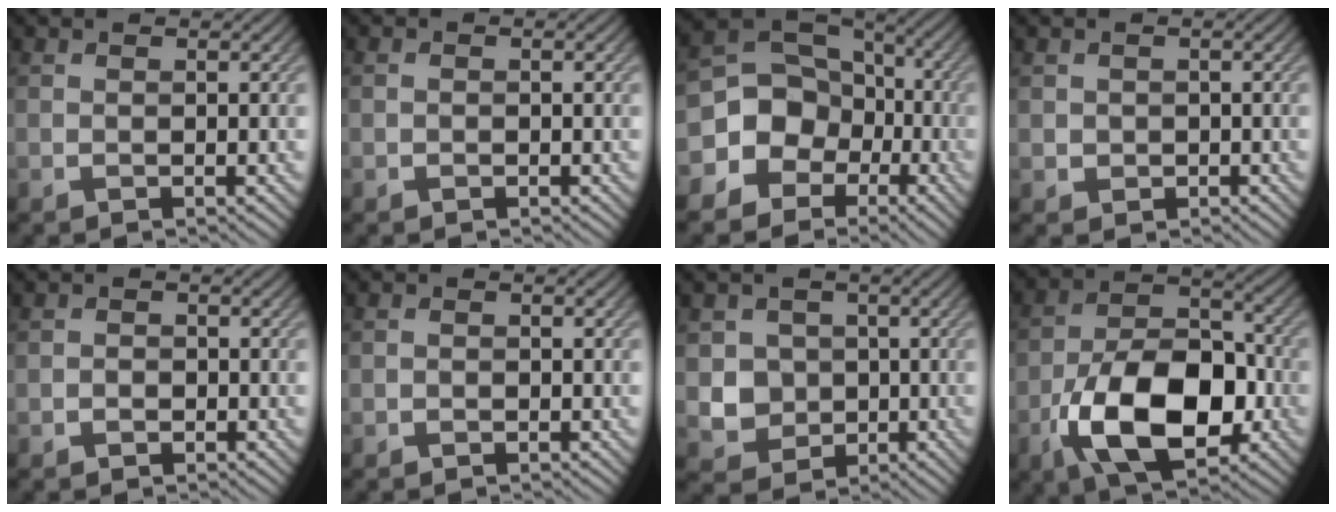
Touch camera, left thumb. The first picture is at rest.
{"total": 0.6, "force": [-0.2, 0.4, 0.4], "torque": [-0.006, 0.000, -0.005]}
{"total": 12.5, "force": [-3.9, 10.9, 4.7], "torque": [-0.135, -0.007, -0.090]}
{"total": 1.4, "force": [-0.1, 1.3, 0.2], "torque": [-0.006, -0.006, -0.005]}
{"total": 0.9, "force": [-0.6, 0.6, 0.3], "torque": [-0.002, 0.001, -0.013]}
{"total": 0.7, "force": [-0.5, 0.4, 0.3], "torque": [-0.005, 0.001, -0.010]}
{"total": 4.6, "force": [-0.2, 4.3, 1.5], "torque": [-0.037, -0.007, -0.014]}
{"total": 14.0, "force": [-5.4, 7.8, 10.4], "torque": [-0.205, -0.012, -0.106]}